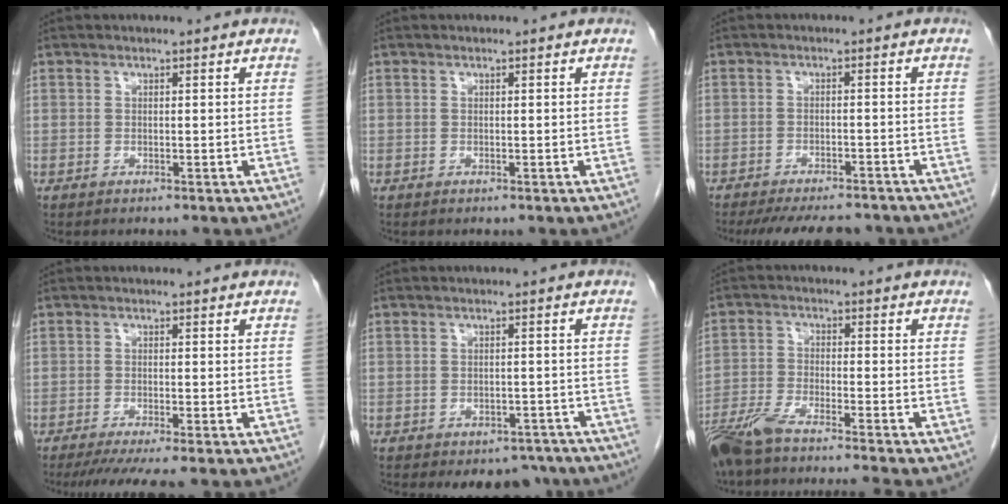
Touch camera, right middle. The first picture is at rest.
{"total": 0.0}
{"total": 11.4, "force": [-10.1, 2.9, 4.3], "torque": [-0.067, -0.002, -0.131]}
{"total": 6.1, "force": [-4.9, -0.3, 3.6], "torque": [-0.046, -0.015, -0.078]}
{"total": 6.7, "force": [-5.6, 3.5, 1.4], "torque": [0.003, 0.009, -0.065]}
{"total": 10.9, "force": [-9.6, -0.8, 5.3], "torque": [-0.087, -0.021, -0.163]}